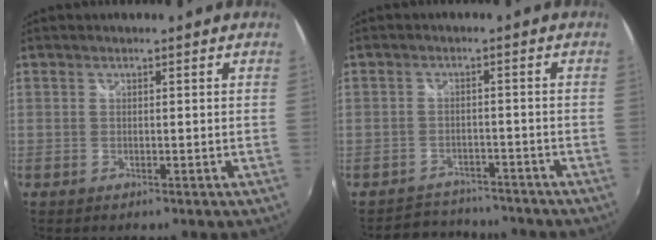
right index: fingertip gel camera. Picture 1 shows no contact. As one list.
[{"total": 6.4, "force": [-5.7, 3.0, 0.2], "torque": [-0.017, 0.020, -0.083]}]